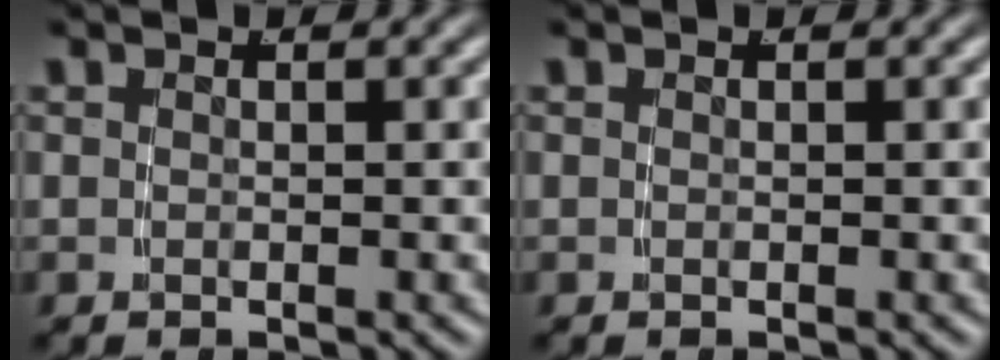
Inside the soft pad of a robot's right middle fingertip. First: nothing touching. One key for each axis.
{"total": 0.0}